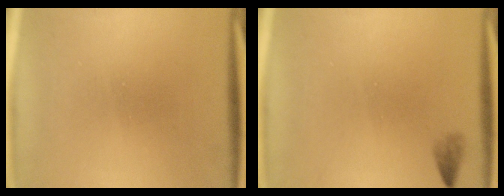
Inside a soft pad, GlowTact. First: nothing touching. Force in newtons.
{"total": 1.4}